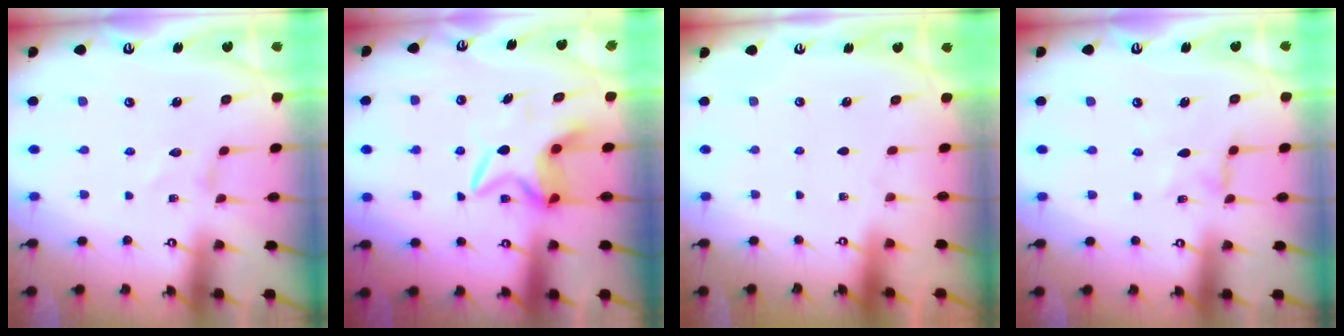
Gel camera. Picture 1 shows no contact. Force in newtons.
{"total": 7.0, "press": 7.0, "slide": 0.7}
{"total": 0.0}
{"total": 1.2, "press": 1.2, "slide": 0.3}